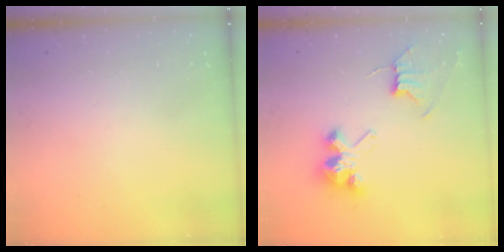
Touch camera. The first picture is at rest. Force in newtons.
{"total": 7.9, "press": 7.8, "slide": 0.6}